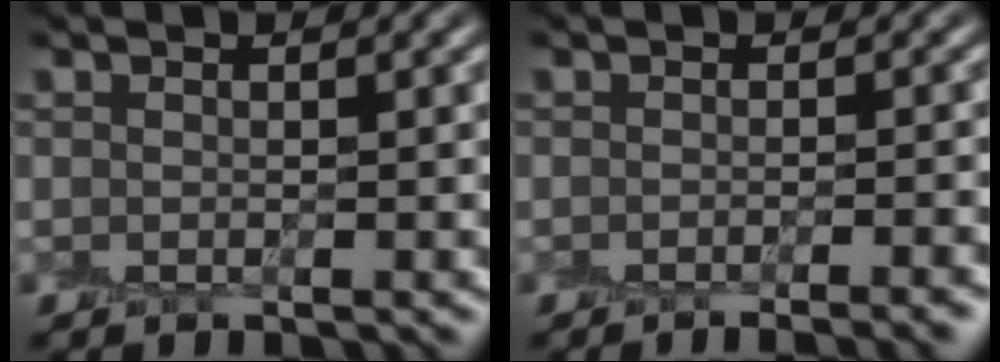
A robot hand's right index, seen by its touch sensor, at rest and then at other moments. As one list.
[{"total": 3.6, "force": [-2.4, 0.9, 2.6], "torque": [-0.013, 0.007, -0.029]}]